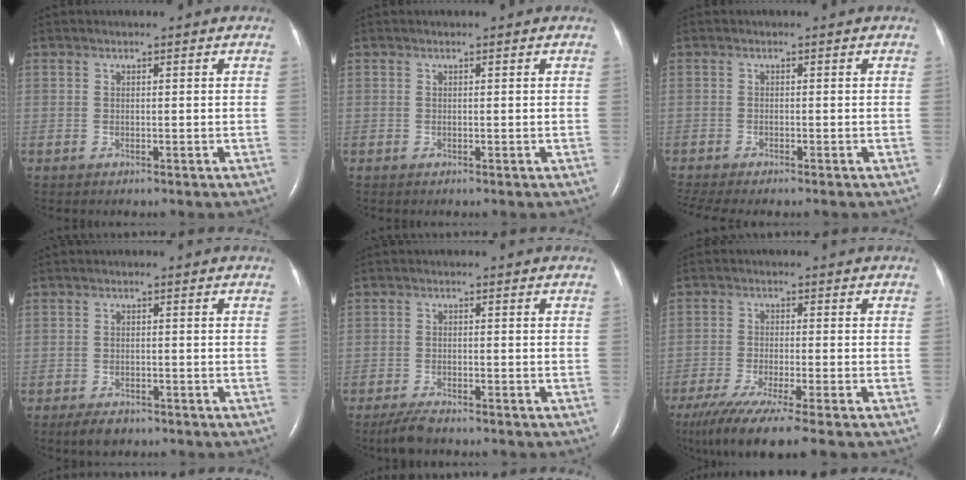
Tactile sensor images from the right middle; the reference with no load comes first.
{"total": 0.0}
{"total": 5.5, "force": [-4.7, 0.8, 2.8], "torque": [-0.046, -0.006, -0.071]}
{"total": 3.0, "force": [-2.2, 1.5, 1.5], "torque": [-0.030, -0.003, -0.029]}
{"total": 3.5, "force": [-3.0, 0.6, 1.8], "torque": [-0.043, -0.010, -0.053]}
{"total": 11.5, "force": [-8.6, 0.2, 7.6], "torque": [-0.132, -0.035, -0.143]}